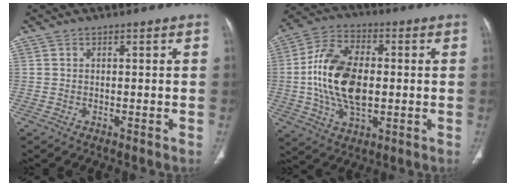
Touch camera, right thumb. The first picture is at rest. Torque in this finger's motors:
{"motor_torque": [2.62, 2.36, 1.91, -0.86, 0.23]}